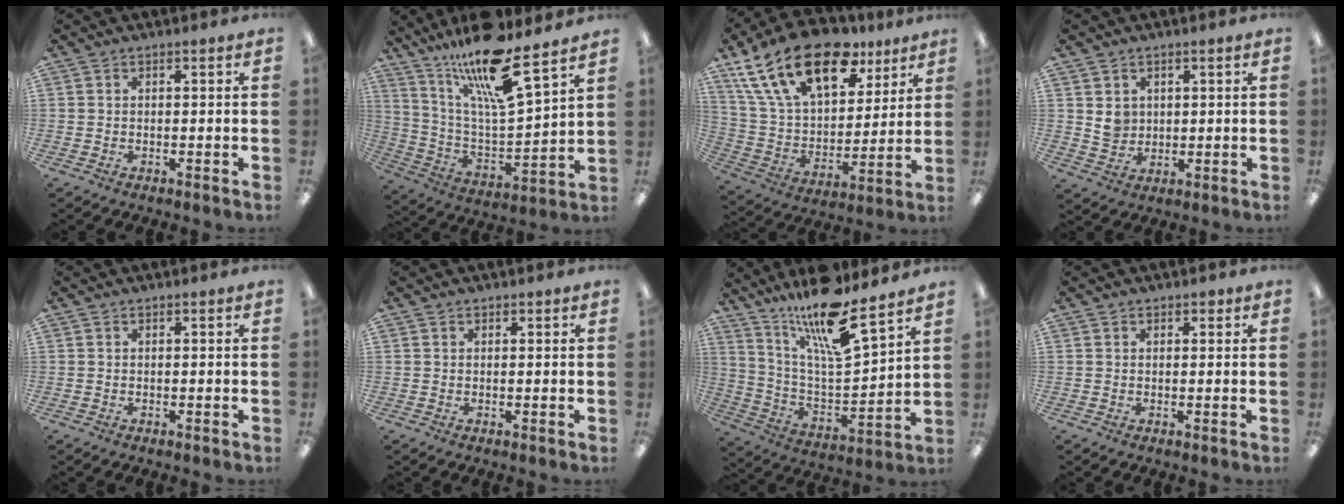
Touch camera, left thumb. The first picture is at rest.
{"total": 17.8, "force": [13.7, 3.2, 10.8], "torque": [-0.205, -0.090, 0.229]}
{"total": 24.0, "force": [14.0, 12.6, 14.8], "torque": [-0.262, -0.069, 0.249]}
{"total": 4.6, "force": [1.7, 4.1, 1.2], "torque": [-0.009, -0.002, 0.029]}
{"total": 0.0}
{"total": 0.6, "force": [0.5, 0.4, 0.1], "torque": [-0.001, 0.002, 0.009]}
{"total": 17.0, "force": [13.4, 3.2, 9.9], "torque": [-0.189, -0.089, 0.226]}
{"total": 1.2, "force": [0.8, 0.9, 0.3], "torque": [0.002, -0.001, 0.013]}